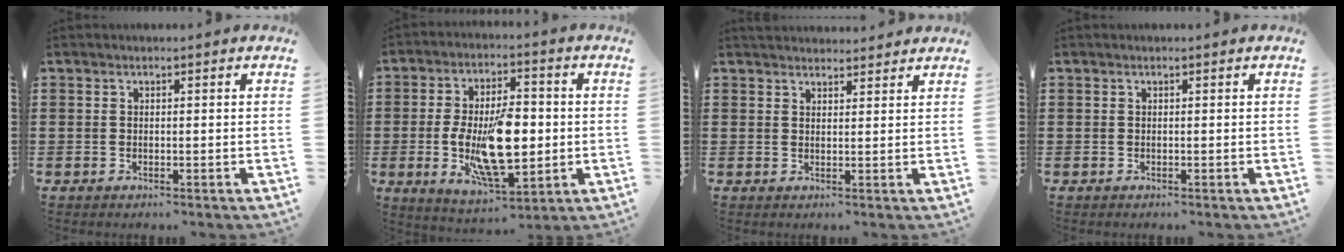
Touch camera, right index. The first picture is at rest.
{"total": 13.5, "force": [-1.3, 5.9, 12.0], "torque": [-0.228, -0.010, -0.024]}
{"total": 2.0, "force": [1.9, 0.2, -0.3], "torque": [0.009, -0.003, 0.037]}
{"total": 0.0}